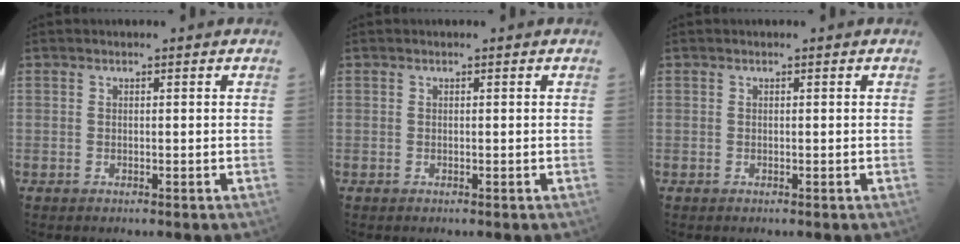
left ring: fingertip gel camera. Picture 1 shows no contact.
{"total": 0.0}
{"total": 0.0}